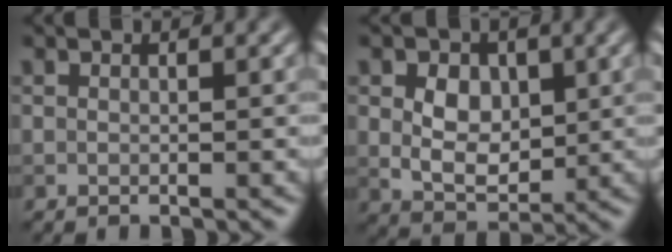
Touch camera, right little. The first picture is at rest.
{"total": 4.8, "force": [1.0, 3.4, 3.2], "torque": [-0.052, -0.003, 0.012]}